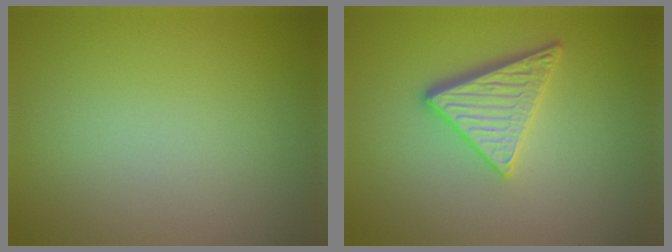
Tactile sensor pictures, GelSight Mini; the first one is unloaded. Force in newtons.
{"total": 4.0, "press": 3.4, "slide": 2.1}